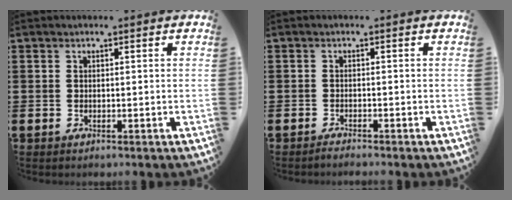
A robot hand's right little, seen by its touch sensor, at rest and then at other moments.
{"total": 0.9, "force": [-0.8, -0.1, 0.2], "torque": [-0.005, -0.003, -0.017]}